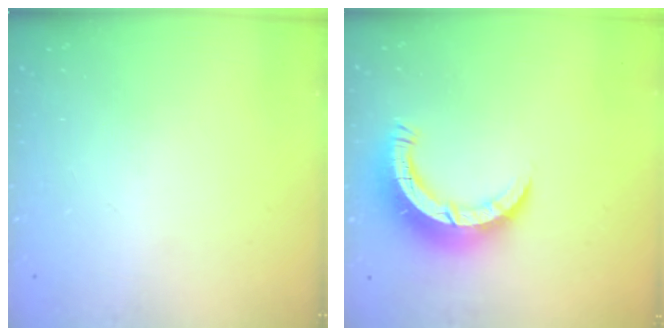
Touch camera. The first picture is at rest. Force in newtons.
{"total": 10.6, "press": 10.5, "slide": 1.4}